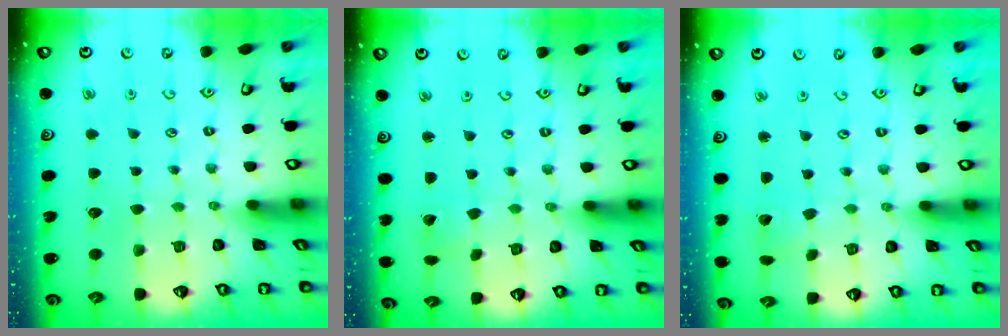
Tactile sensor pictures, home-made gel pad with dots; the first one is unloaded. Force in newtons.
{"total": 2.6, "press": 2.6, "slide": 0.2}
{"total": 3.2, "press": 3.2, "slide": 0.4}